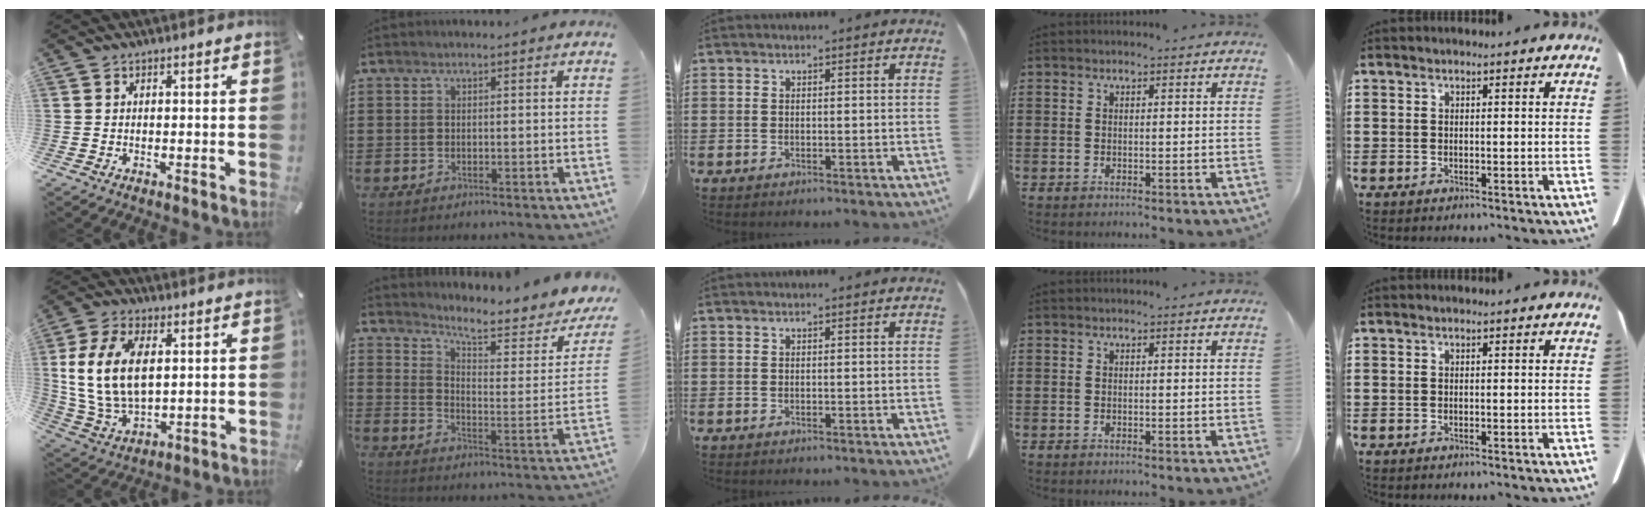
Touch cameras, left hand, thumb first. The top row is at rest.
{"thumb": {"total": 14.5, "force": [3.1, 9.1, 10.8], "torque": [-0.251, 0.001, 0.053]}, "index": {"total": 6.4, "force": [5.2, 0.8, 3.6], "torque": [-0.079, -0.041, 0.081]}}